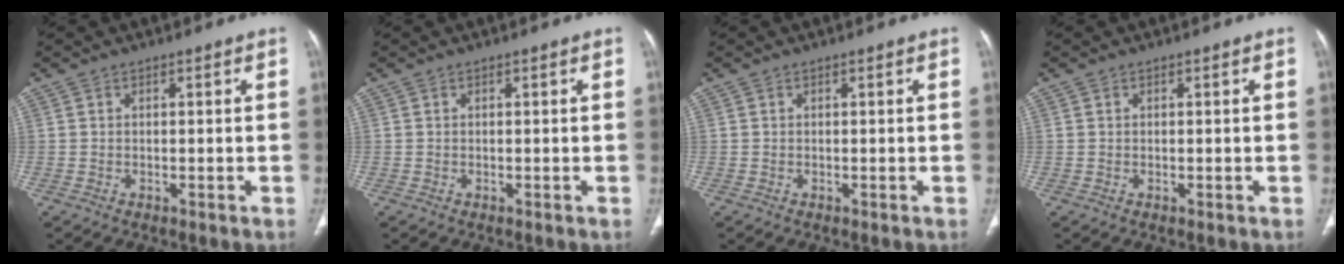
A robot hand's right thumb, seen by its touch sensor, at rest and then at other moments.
{"total": 0.0}
{"total": 0.0}
{"total": 0.0}